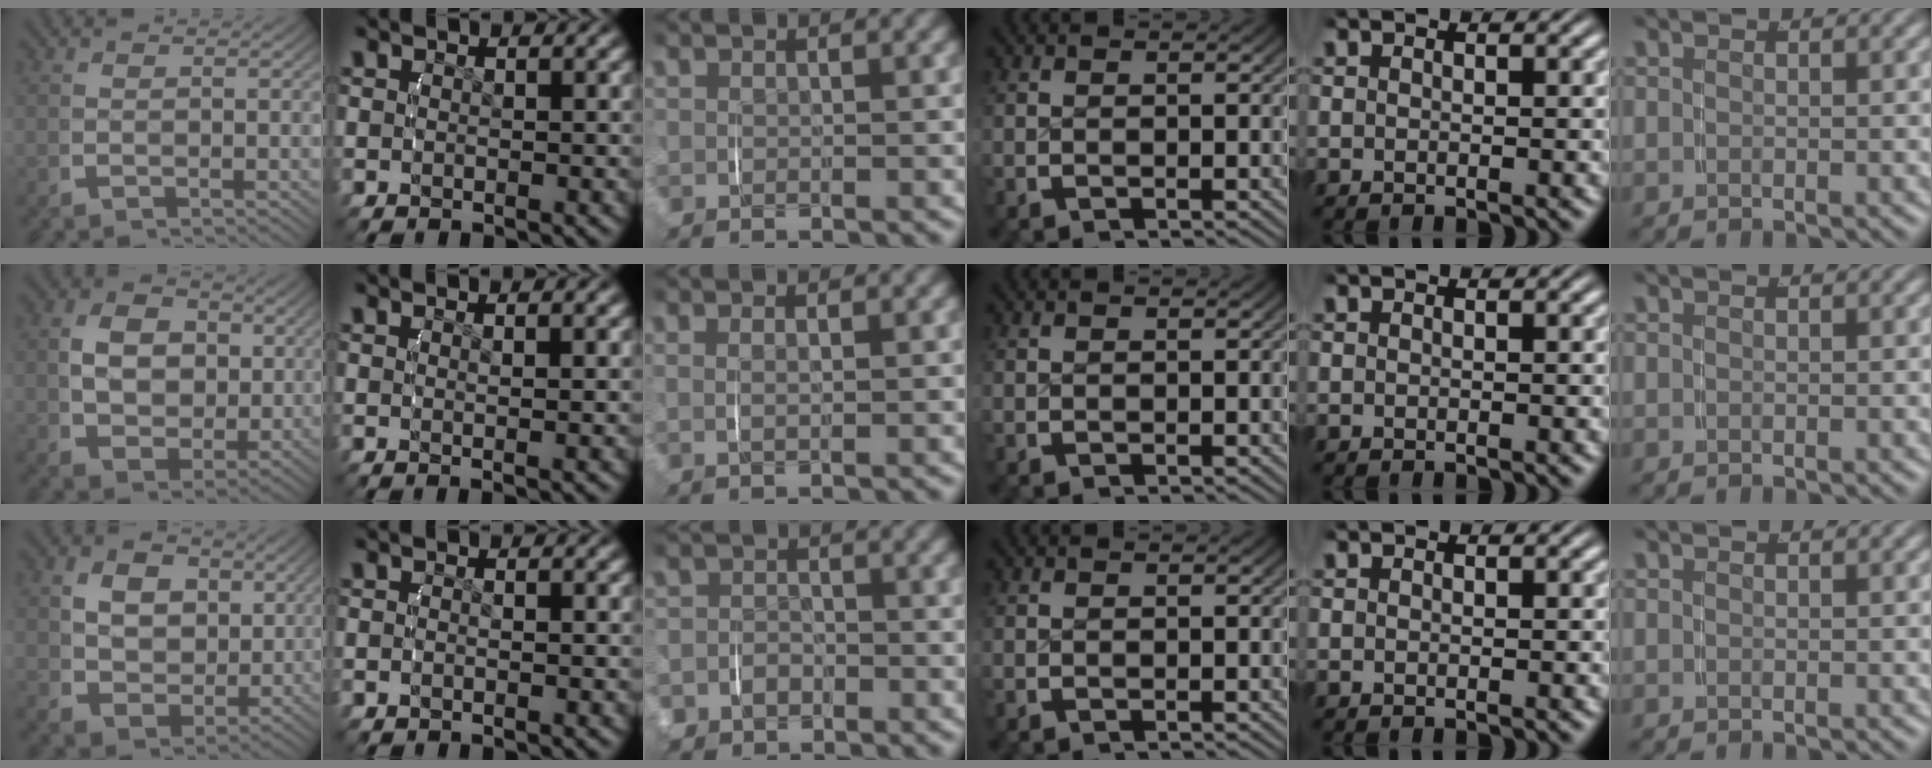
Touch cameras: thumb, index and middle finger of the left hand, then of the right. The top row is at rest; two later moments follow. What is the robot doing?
{"motion": "lift_and_place", "object": "scarf"}